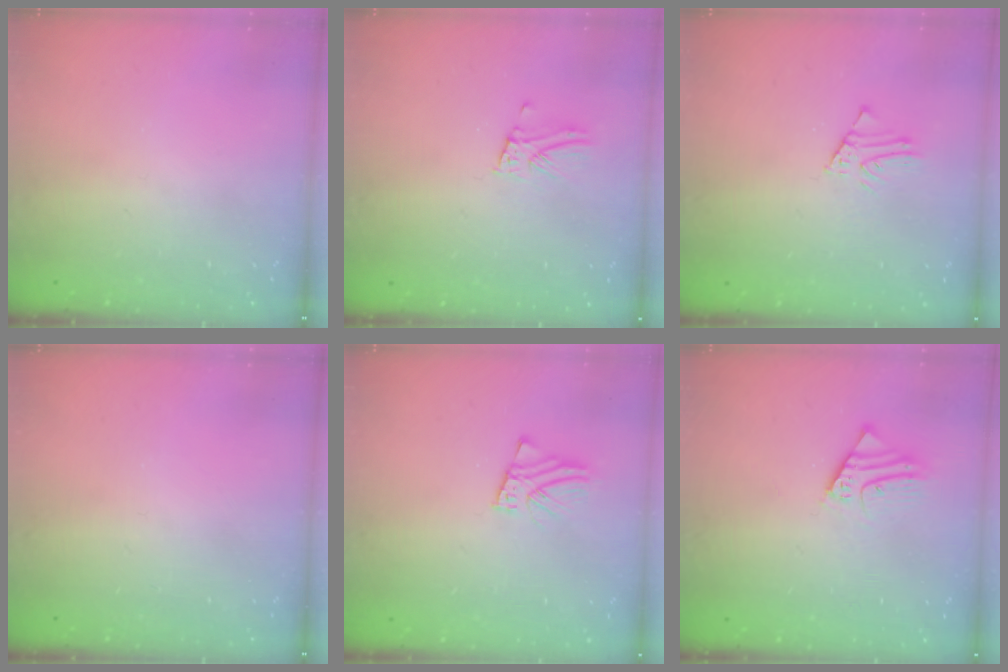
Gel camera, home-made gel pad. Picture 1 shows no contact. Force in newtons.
{"total": 3.5, "press": 3.5, "slide": 0.2}
{"total": 1.6, "press": 1.6, "slide": 0.2}
{"total": 0.0}
{"total": 2.5, "press": 2.5, "slide": 0.2}
{"total": 2.5, "press": 2.5, "slide": 0.2}